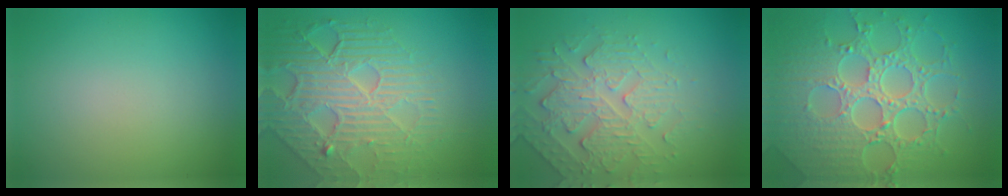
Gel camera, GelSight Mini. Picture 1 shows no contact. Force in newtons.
{"total": 7.5, "press": 5.7, "slide": 4.9}
{"total": 4.9, "press": 3.7, "slide": 3.3}
{"total": 8.3, "press": 6.1, "slide": 5.6}